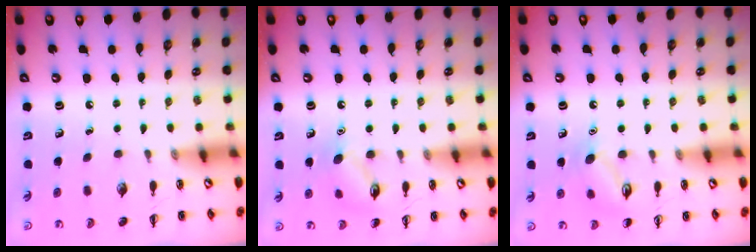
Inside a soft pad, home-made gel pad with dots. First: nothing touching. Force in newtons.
{"total": 8.7, "press": 8.7, "slide": 0.5}
{"total": 9.1, "press": 9.1, "slide": 0.6}